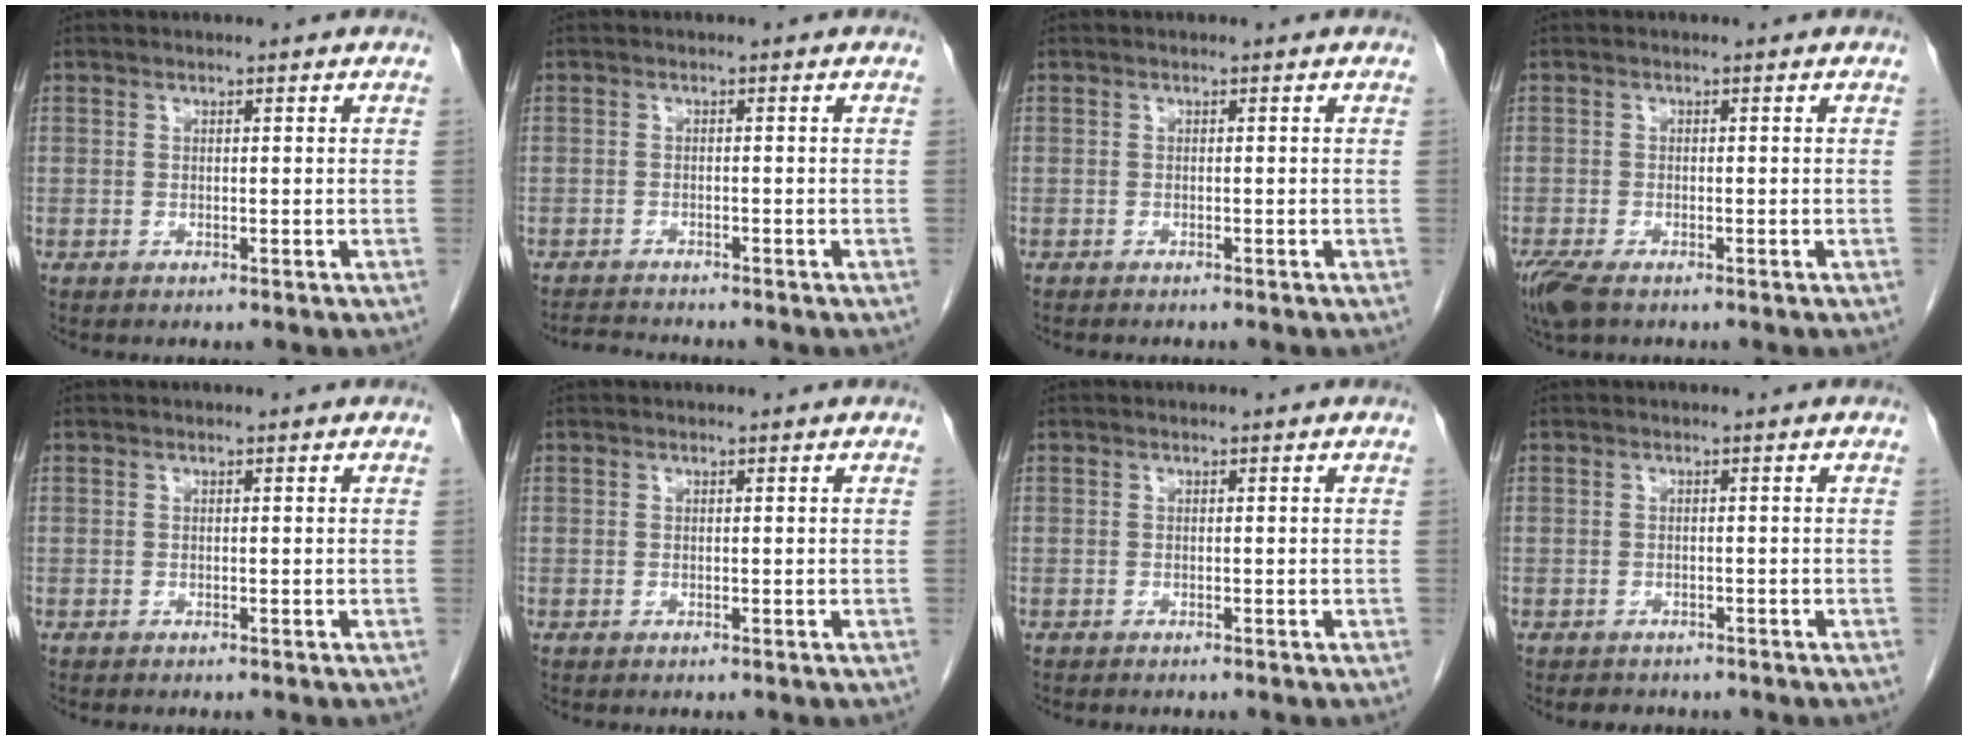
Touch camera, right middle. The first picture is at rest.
{"total": 3.1, "force": [-3.1, 0.0, 0.5], "torque": [-0.010, -0.014, -0.052]}
{"total": 1.6, "force": [-1.4, 0.2, 0.7], "torque": [-0.011, -0.002, -0.017]}
{"total": 4.7, "force": [-3.2, 1.7, 3.0], "torque": [-0.067, -0.014, -0.056]}
{"total": 0.7, "force": [-0.6, 0.1, 0.3], "torque": [-0.006, -0.001, -0.009]}
{"total": 0.0}
{"total": 1.3, "force": [-1.2, 0.2, 0.6], "torque": [-0.010, -0.002, -0.014]}
{"total": 2.7, "force": [-2.3, 1.4, 0.5], "torque": [-0.015, 0.000, -0.030]}